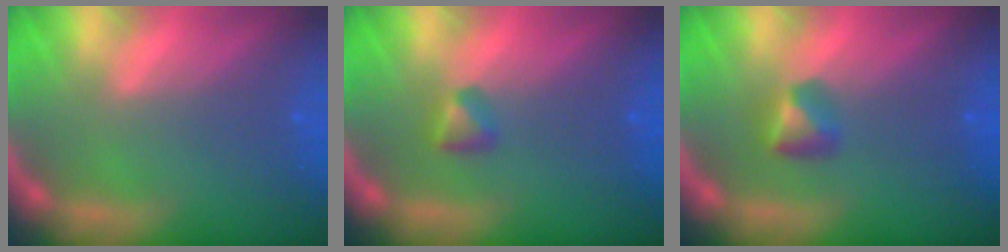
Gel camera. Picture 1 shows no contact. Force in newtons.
{"total": 1.4}
{"total": 1.9}